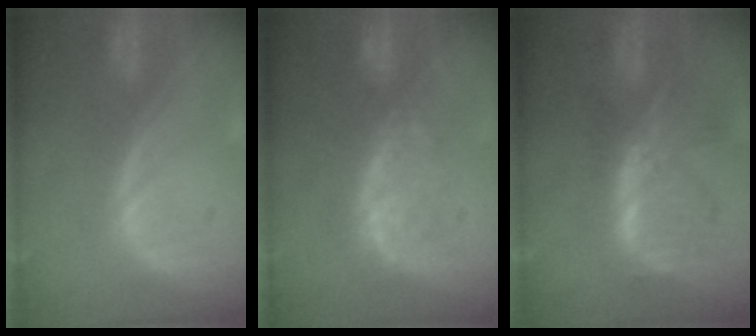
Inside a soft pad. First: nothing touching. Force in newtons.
{"total": 7.9, "press": 7.5, "slide": 2.3}
{"total": 8.4, "press": 7.3, "slide": 4.0}